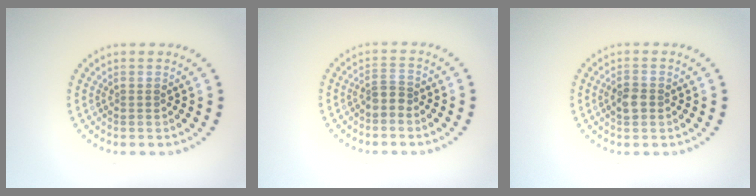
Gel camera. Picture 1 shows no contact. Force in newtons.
{"total": 1.8, "press": 1.3, "slide": 1.2}
{"total": 1.7, "press": 1.7, "slide": 0.2}